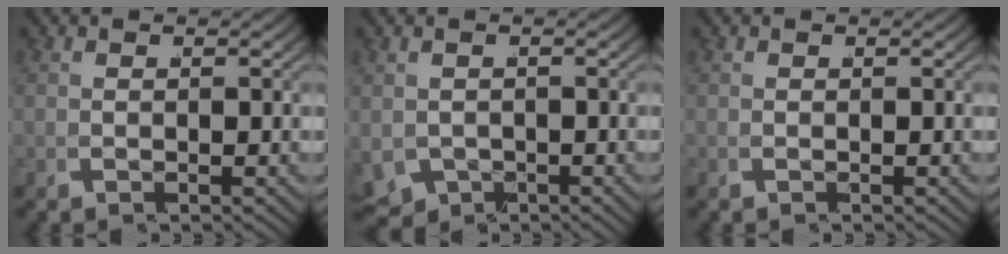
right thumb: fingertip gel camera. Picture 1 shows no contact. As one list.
[{"total": 4.5, "force": [-1.8, 3.6, 1.9], "torque": [-0.048, -0.037, -0.011]}, {"total": 0.0}]